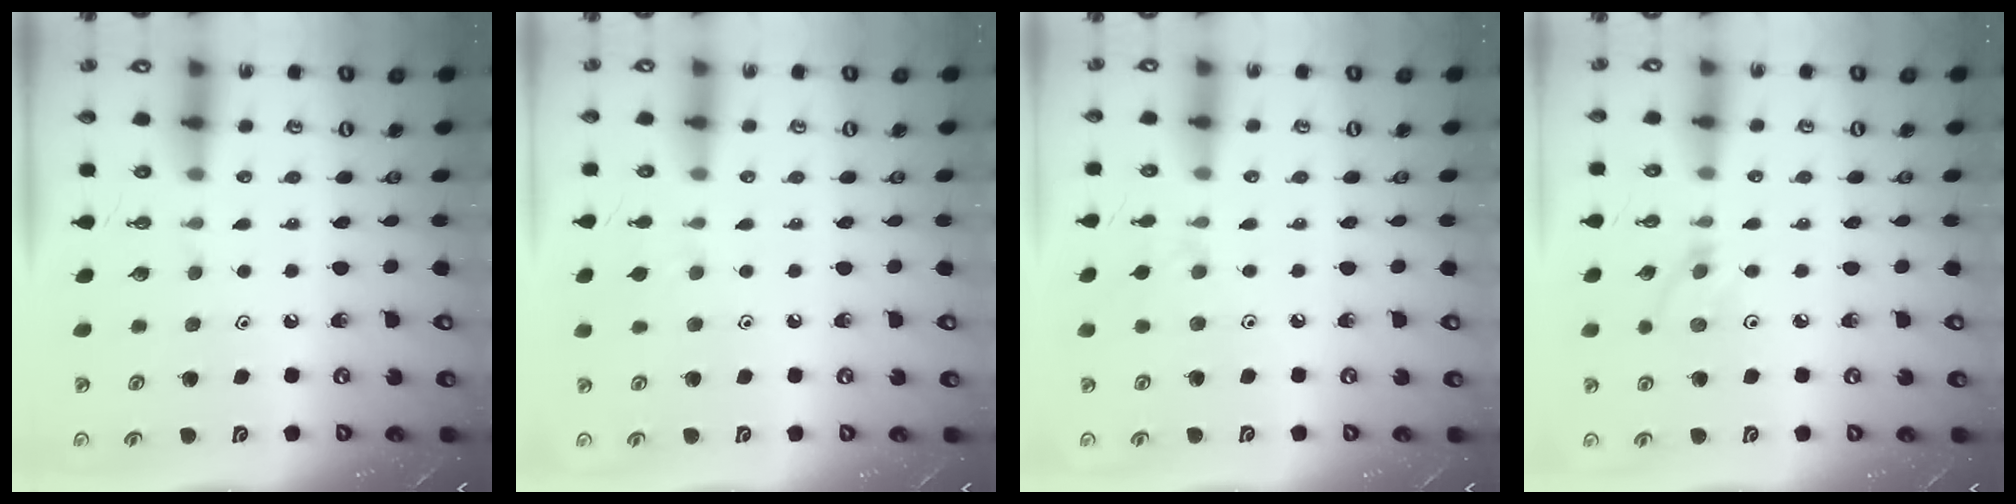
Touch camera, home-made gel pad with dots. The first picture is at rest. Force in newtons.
{"total": 4.0, "press": 4.0, "slide": 0.7}
{"total": 1.2, "press": 1.1, "slide": 0.4}
{"total": 4.1, "press": 4.1, "slide": 0.5}